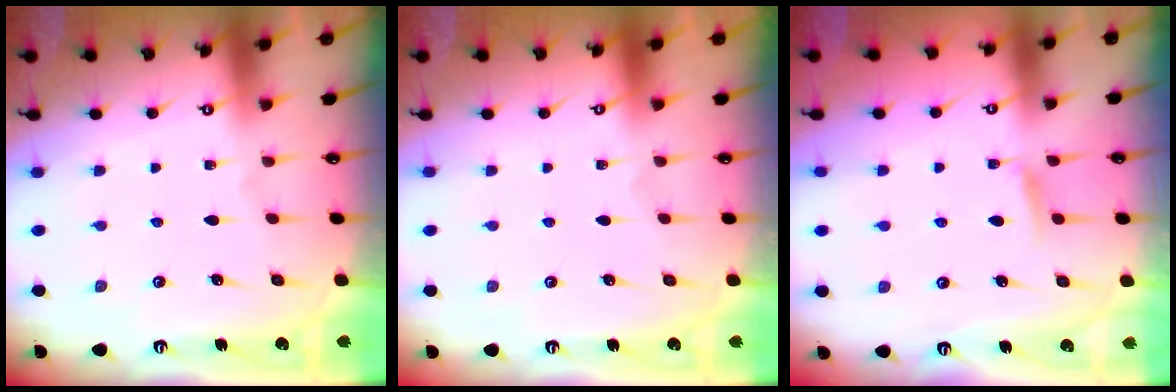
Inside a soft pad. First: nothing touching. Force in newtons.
{"total": 0.0}
{"total": 4.4, "press": 4.4, "slide": 0.7}